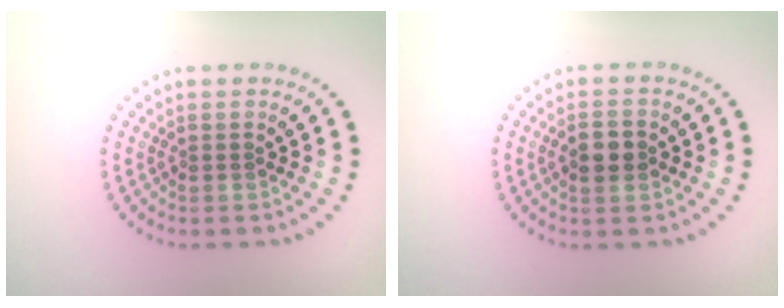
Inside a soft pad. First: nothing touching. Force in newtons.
{"total": 2.4, "press": 2.4, "slide": 0.2}